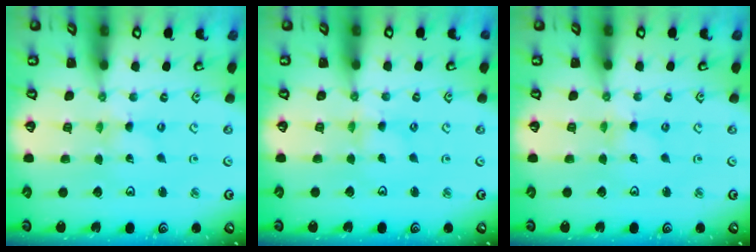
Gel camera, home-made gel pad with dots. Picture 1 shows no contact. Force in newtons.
{"total": 1.7, "press": 1.6, "slide": 0.3}
{"total": 0.0}